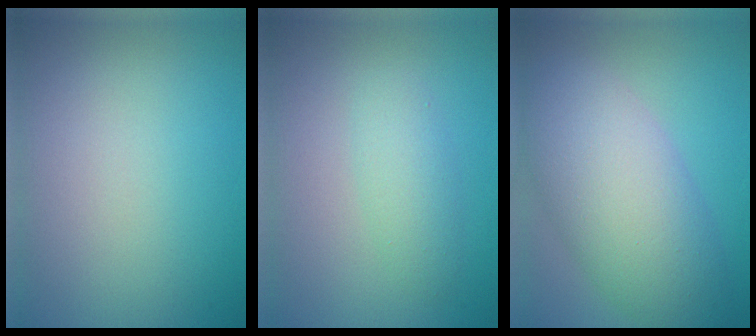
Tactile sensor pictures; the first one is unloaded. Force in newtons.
{"total": 2.2, "press": 2.2, "slide": 0.1}
{"total": 8.5, "press": 8.5, "slide": 0.4}